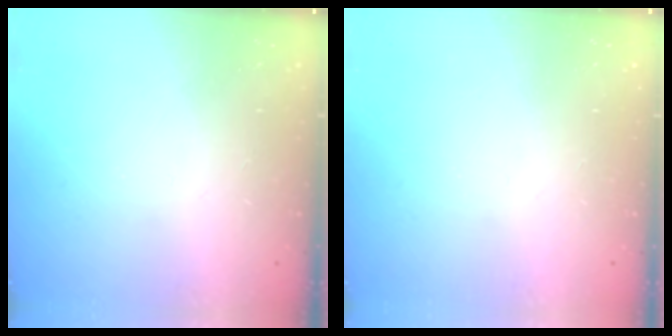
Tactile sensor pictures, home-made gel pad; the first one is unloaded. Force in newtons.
{"total": 0.0}